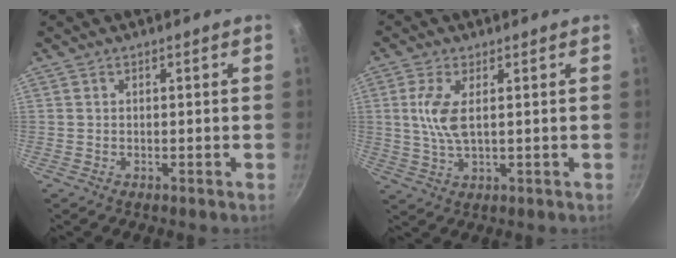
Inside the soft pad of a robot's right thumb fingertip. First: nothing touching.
{"total": 6.4, "force": [1.2, 2.5, 5.8], "torque": [-0.130, -0.001, 0.028]}